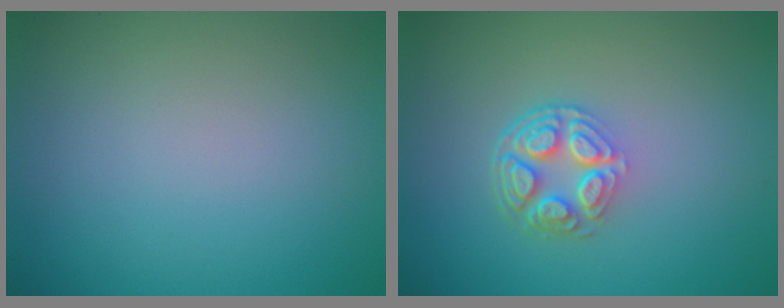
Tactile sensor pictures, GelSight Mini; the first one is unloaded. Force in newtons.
{"total": 4.4, "press": 3.3, "slide": 2.9}